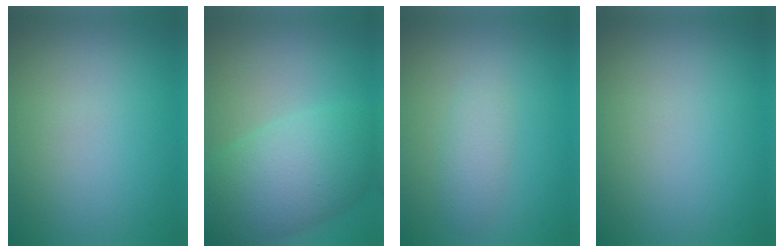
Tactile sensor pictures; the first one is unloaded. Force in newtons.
{"total": 8.2, "press": 8.2, "slide": 0.3}
{"total": 2.0, "press": 2.0, "slide": 0.1}
{"total": 0.0}